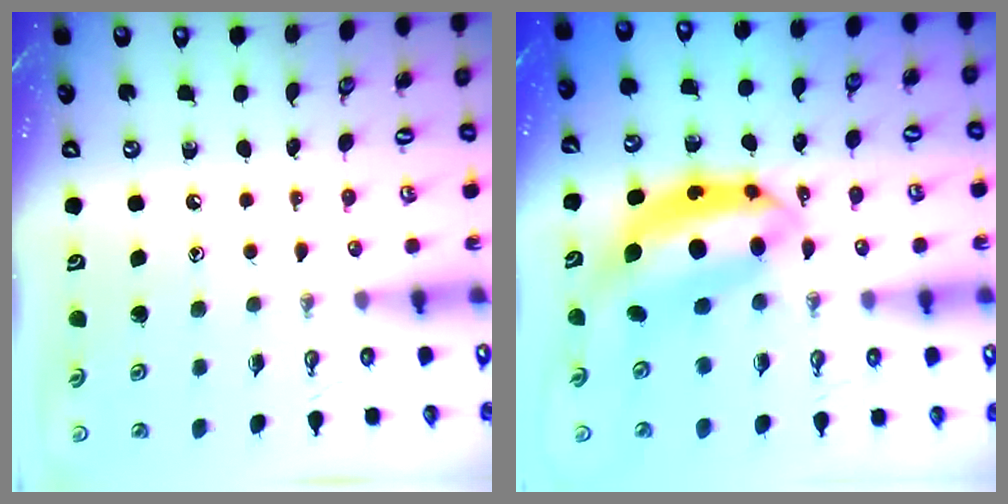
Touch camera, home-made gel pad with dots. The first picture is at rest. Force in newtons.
{"total": 9.7, "press": 9.6, "slide": 1.2}